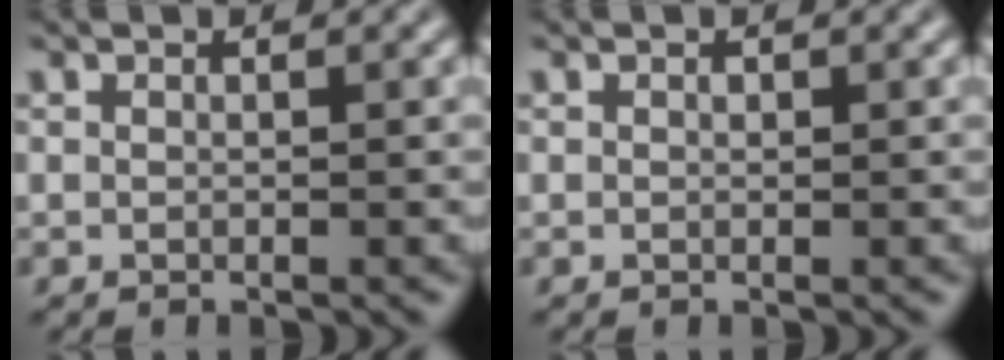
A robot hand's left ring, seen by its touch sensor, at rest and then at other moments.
{"total": 0.0}